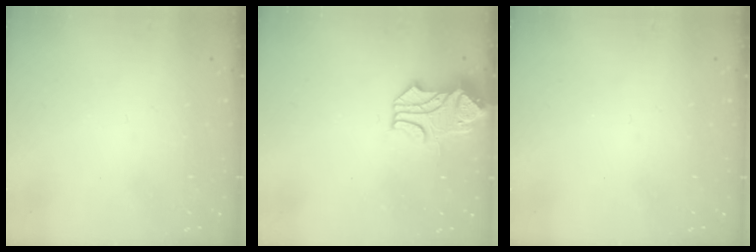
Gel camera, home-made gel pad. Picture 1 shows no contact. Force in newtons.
{"total": 1.6, "press": 1.0, "slide": 1.2}
{"total": 0.0}